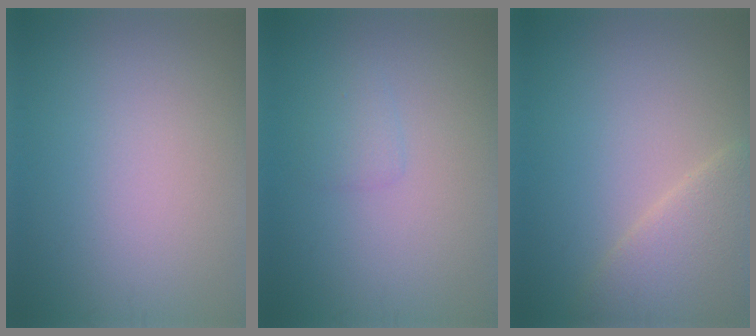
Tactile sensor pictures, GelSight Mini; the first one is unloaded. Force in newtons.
{"total": 1.1, "press": 1.1, "slide": 0.1}
{"total": 4.1, "press": 4.0, "slide": 0.2}